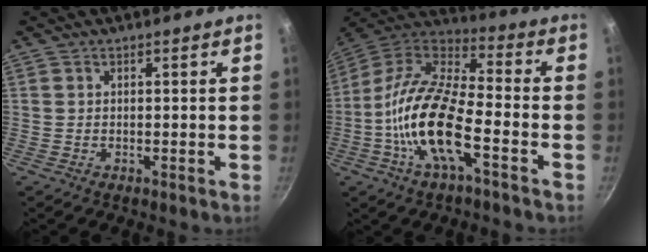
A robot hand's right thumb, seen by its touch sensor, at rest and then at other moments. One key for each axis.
{"total": 18.2, "fx": -5.8, "fy": 6.9, "fz": 15.8, "tx": -0.302, "ty": 0.043, "tz": -0.132}